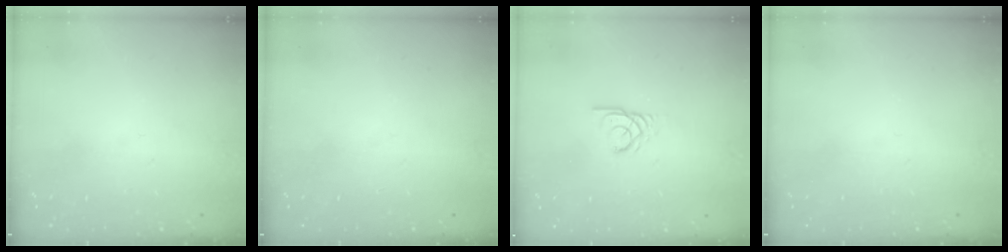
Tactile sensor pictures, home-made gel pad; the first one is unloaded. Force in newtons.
{"total": 0.0}
{"total": 2.9, "press": 2.9, "slide": 0.2}
{"total": 0.0}